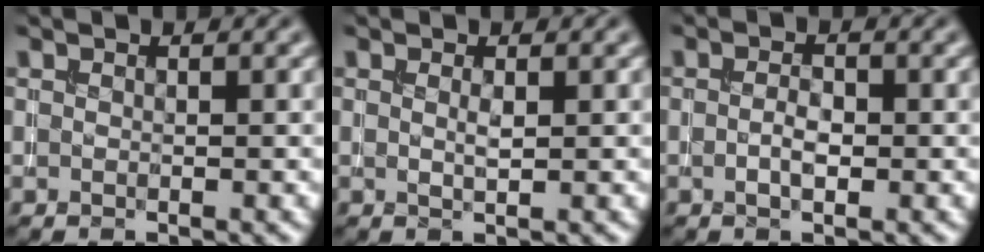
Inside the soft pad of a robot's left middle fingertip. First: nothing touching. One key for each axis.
{"total": 0.9, "fx": 0.2, "fy": 0.2, "fz": 0.8, "tx": -0.016, "ty": -0.001, "tz": 0.003}
{"total": 1.7, "fx": -0.3, "fy": 0.8, "fz": 1.5, "tx": -0.028, "ty": 0.001, "tz": -0.007}